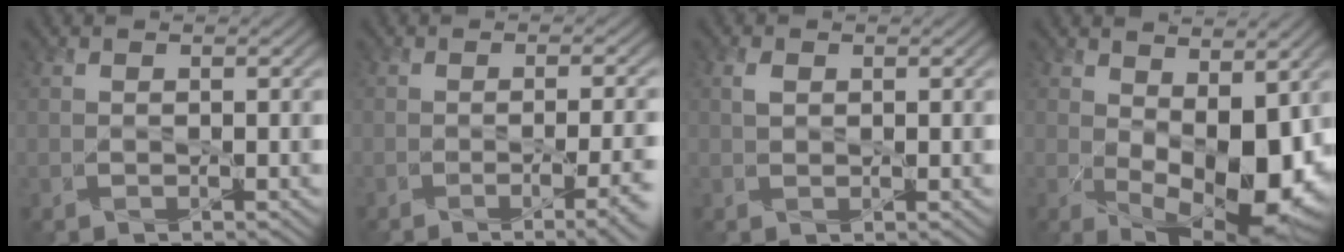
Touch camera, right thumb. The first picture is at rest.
{"total": 4.5, "force": [-2.2, 0.8, 3.8], "torque": [-0.049, -0.002, -0.022]}
{"total": 1.2, "force": [0.4, 0.6, 0.9], "torque": [-0.018, 0.005, 0.008]}
{"total": 11.5, "force": [0.6, 6.3, 9.6], "torque": [-0.159, -0.023, 0.022]}